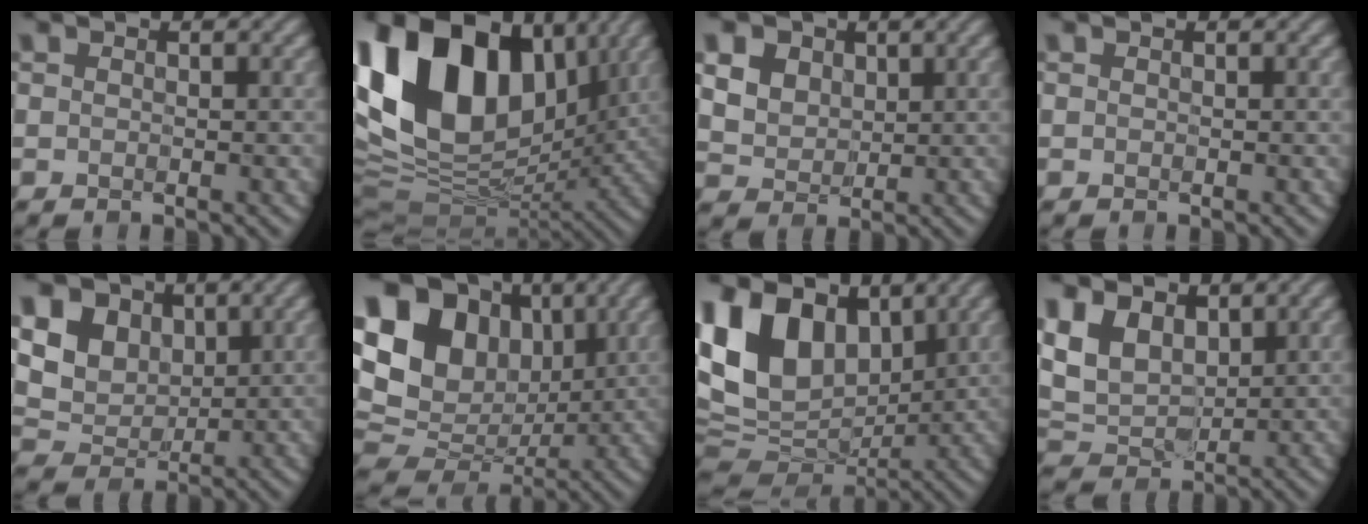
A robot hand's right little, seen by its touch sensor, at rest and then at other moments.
{"total": 17.2, "force": [4.7, 11.5, 11.9], "torque": [-0.249, 0.022, 0.073]}
{"total": 6.9, "force": [2.9, 5.3, 3.3], "torque": [-0.107, 0.019, 0.049]}
{"total": 0.0}
{"total": 7.9, "force": [3.0, 6.0, 4.2], "torque": [-0.111, 0.012, 0.051]}
{"total": 16.1, "force": [4.2, 11.9, 9.9], "torque": [-0.193, 0.029, 0.081]}
{"total": 13.4, "force": [4.2, 9.3, 8.6], "torque": [-0.199, 0.013, 0.074]}
{"total": 5.6, "force": [1.7, 4.1, 3.3], "torque": [-0.087, -0.001, 0.029]}